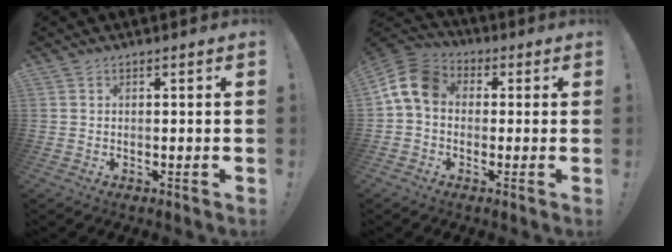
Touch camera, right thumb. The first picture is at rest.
{"total": 10.8, "force": [1.0, 7.7, 7.6], "torque": [-0.149, 0.019, 0.026]}